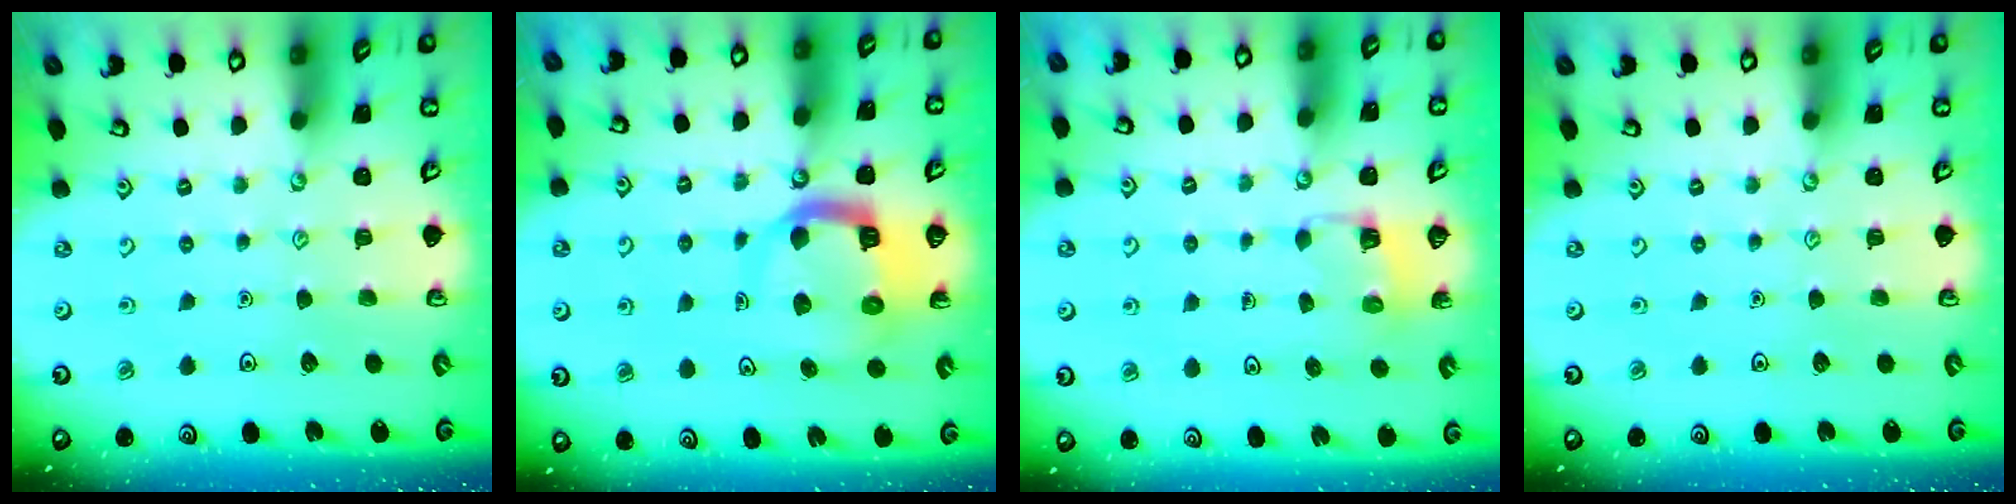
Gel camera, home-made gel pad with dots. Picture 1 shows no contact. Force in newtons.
{"total": 9.4, "press": 9.3, "slide": 1.3}
{"total": 2.9, "press": 2.9, "slide": 0.2}
{"total": 0.0}